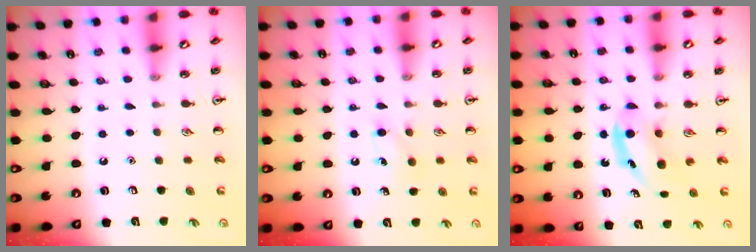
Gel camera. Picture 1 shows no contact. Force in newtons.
{"total": 6.3, "press": 6.0, "slide": 1.8}
{"total": 5.1, "press": 5.0, "slide": 0.9}